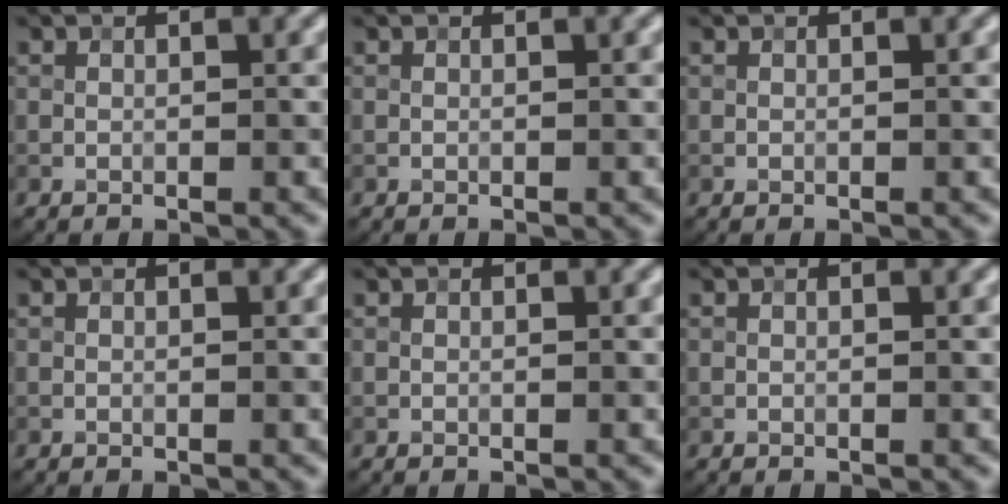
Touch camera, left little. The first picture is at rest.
{"total": 0.0}
{"total": 0.0}
{"total": 0.0}
{"total": 0.0}
{"total": 0.0}